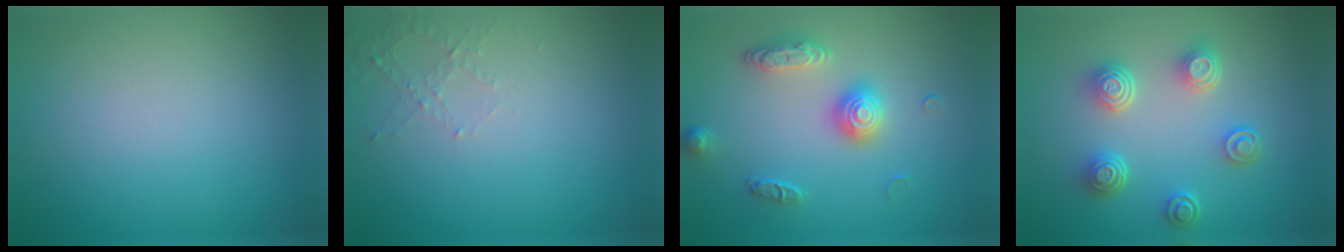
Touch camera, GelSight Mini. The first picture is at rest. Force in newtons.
{"total": 1.3, "press": 1.3, "slide": 0.4}
{"total": 3.1, "press": 2.9, "slide": 1.0}
{"total": 4.5, "press": 3.5, "slide": 2.9}